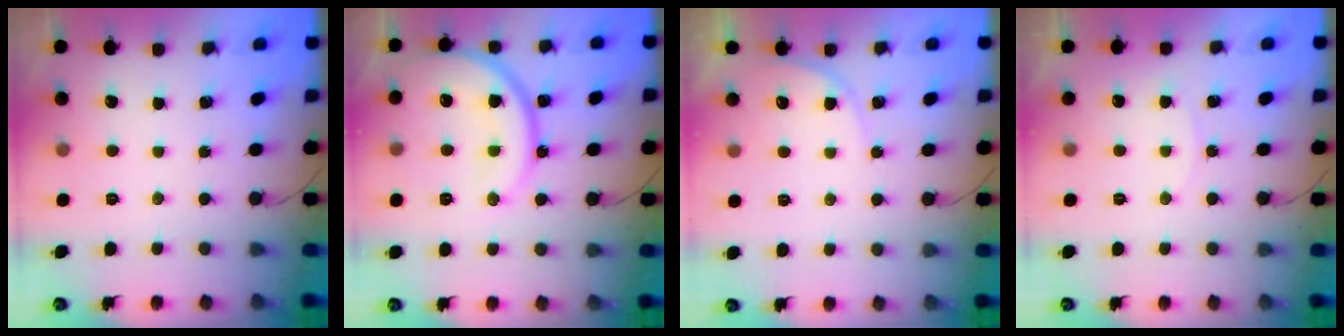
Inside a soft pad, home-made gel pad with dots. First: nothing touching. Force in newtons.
{"total": 16.4, "press": 16.3, "slide": 1.9}
{"total": 4.8, "press": 4.7, "slide": 0.4}
{"total": 3.0, "press": 3.0, "slide": 0.4}